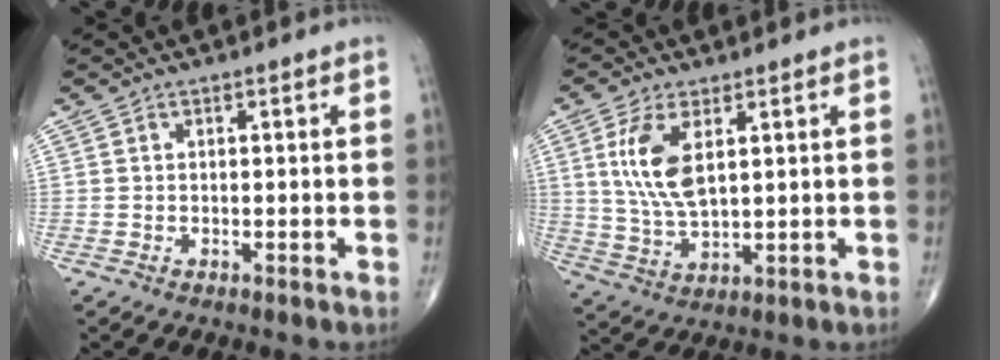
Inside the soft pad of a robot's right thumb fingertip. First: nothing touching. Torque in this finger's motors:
{"motor_torque": [-0.48, 1.05, 1.10, 0.10, 0.41]}